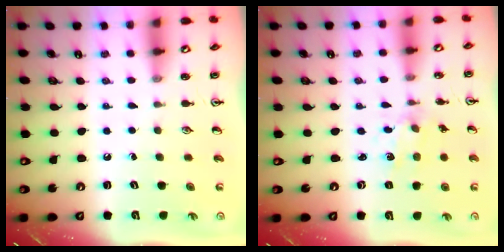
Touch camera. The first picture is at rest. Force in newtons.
{"total": 1.9, "press": 1.9, "slide": 0.2}